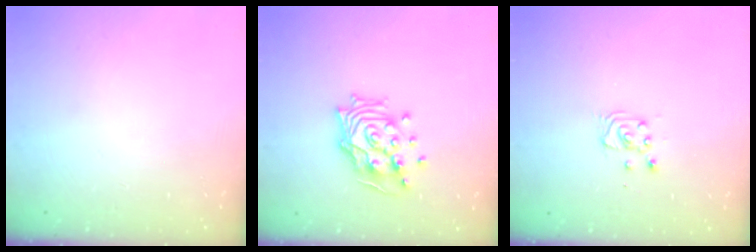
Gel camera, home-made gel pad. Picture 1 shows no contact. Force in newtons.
{"total": 13.8, "press": 13.6, "slide": 2.0}
{"total": 2.9, "press": 2.9, "slide": 0.4}